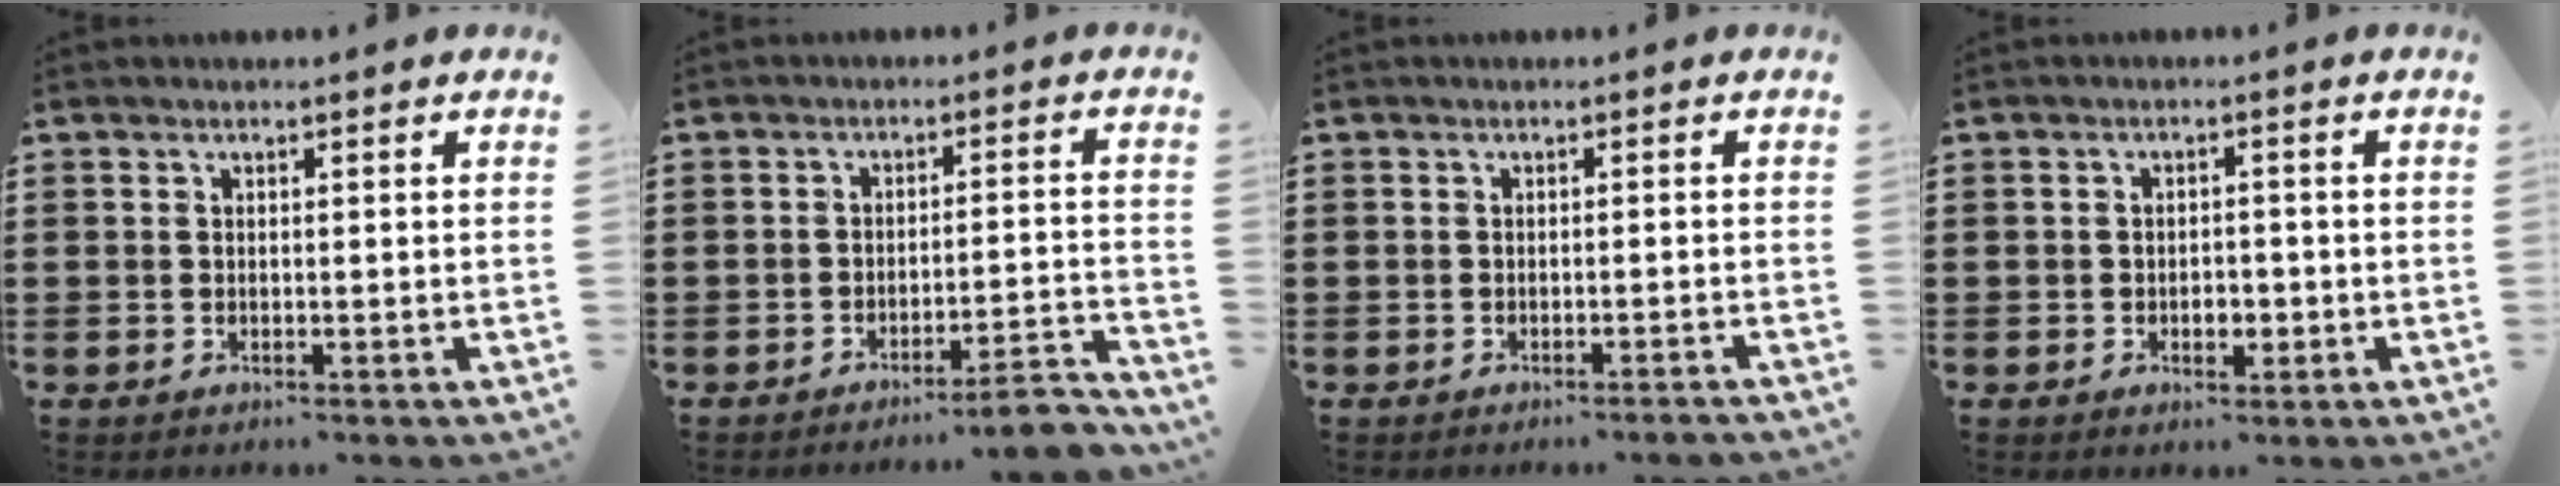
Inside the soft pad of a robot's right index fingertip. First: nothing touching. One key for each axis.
{"total": 5.0, "fx": -4.4, "fy": -0.1, "fz": 2.5, "tx": -0.041, "ty": -0.012, "tz": -0.083}
{"total": 1.0, "fx": -0.9, "fy": -0.3, "fz": 0.5, "tx": -0.009, "ty": -0.001, "tz": -0.017}
{"total": 2.8, "fx": -0.9, "fy": 1.6, "fz": 2.1, "tx": -0.042, "ty": 0.003, "tz": -0.018}